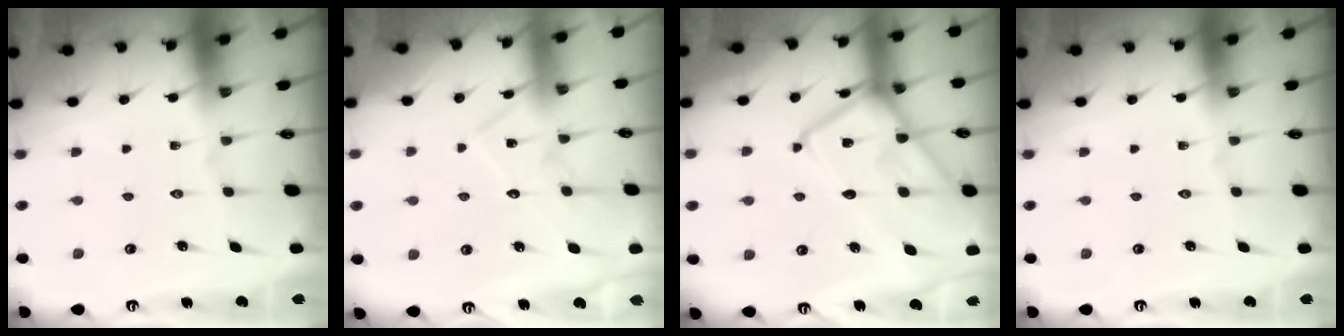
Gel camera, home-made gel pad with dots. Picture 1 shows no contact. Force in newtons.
{"total": 11.6, "press": 11.5, "slide": 0.6}
{"total": 17.6, "press": 17.5, "slide": 1.5}
{"total": 0.0}